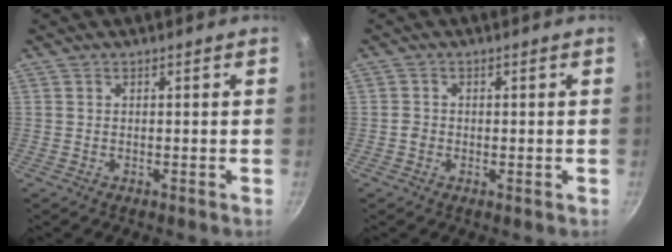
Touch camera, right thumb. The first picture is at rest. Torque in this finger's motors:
{"motor_torque": [0.27, 0.05, 0.22, 0.09, 0.04]}